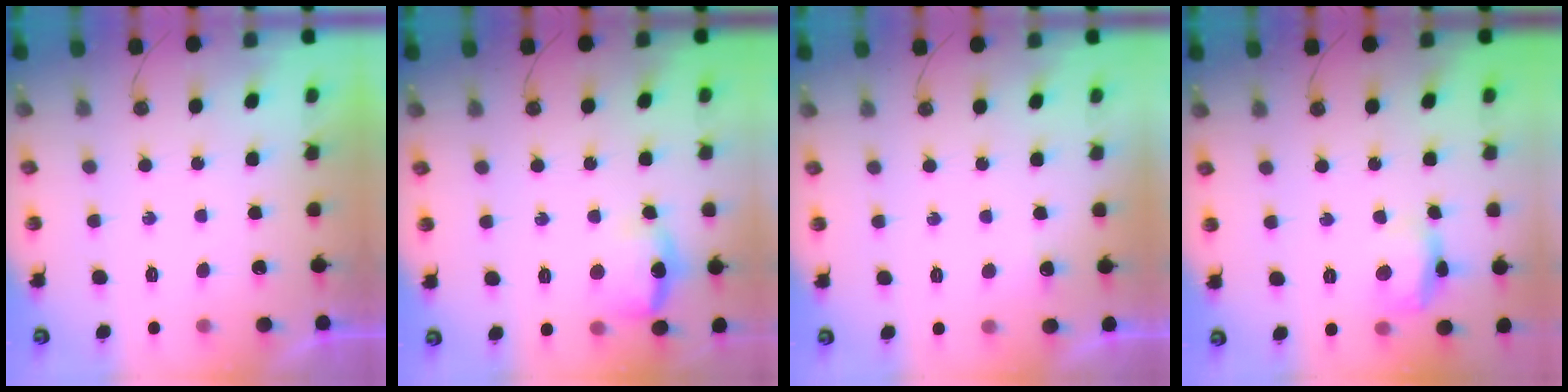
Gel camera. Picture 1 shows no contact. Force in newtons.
{"total": 12.8, "press": 12.8, "slide": 1.0}
{"total": 3.8, "press": 3.7, "slide": 0.8}
{"total": 11.3, "press": 11.3, "slide": 0.9}